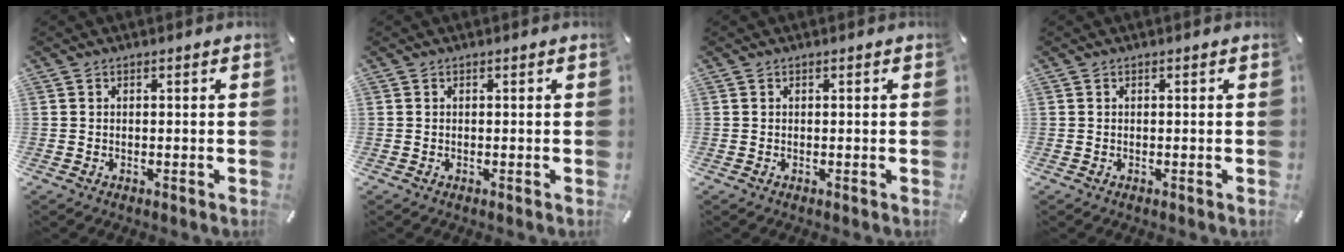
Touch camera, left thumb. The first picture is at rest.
{"total": 0.0}
{"total": 0.0}
{"total": 0.0}